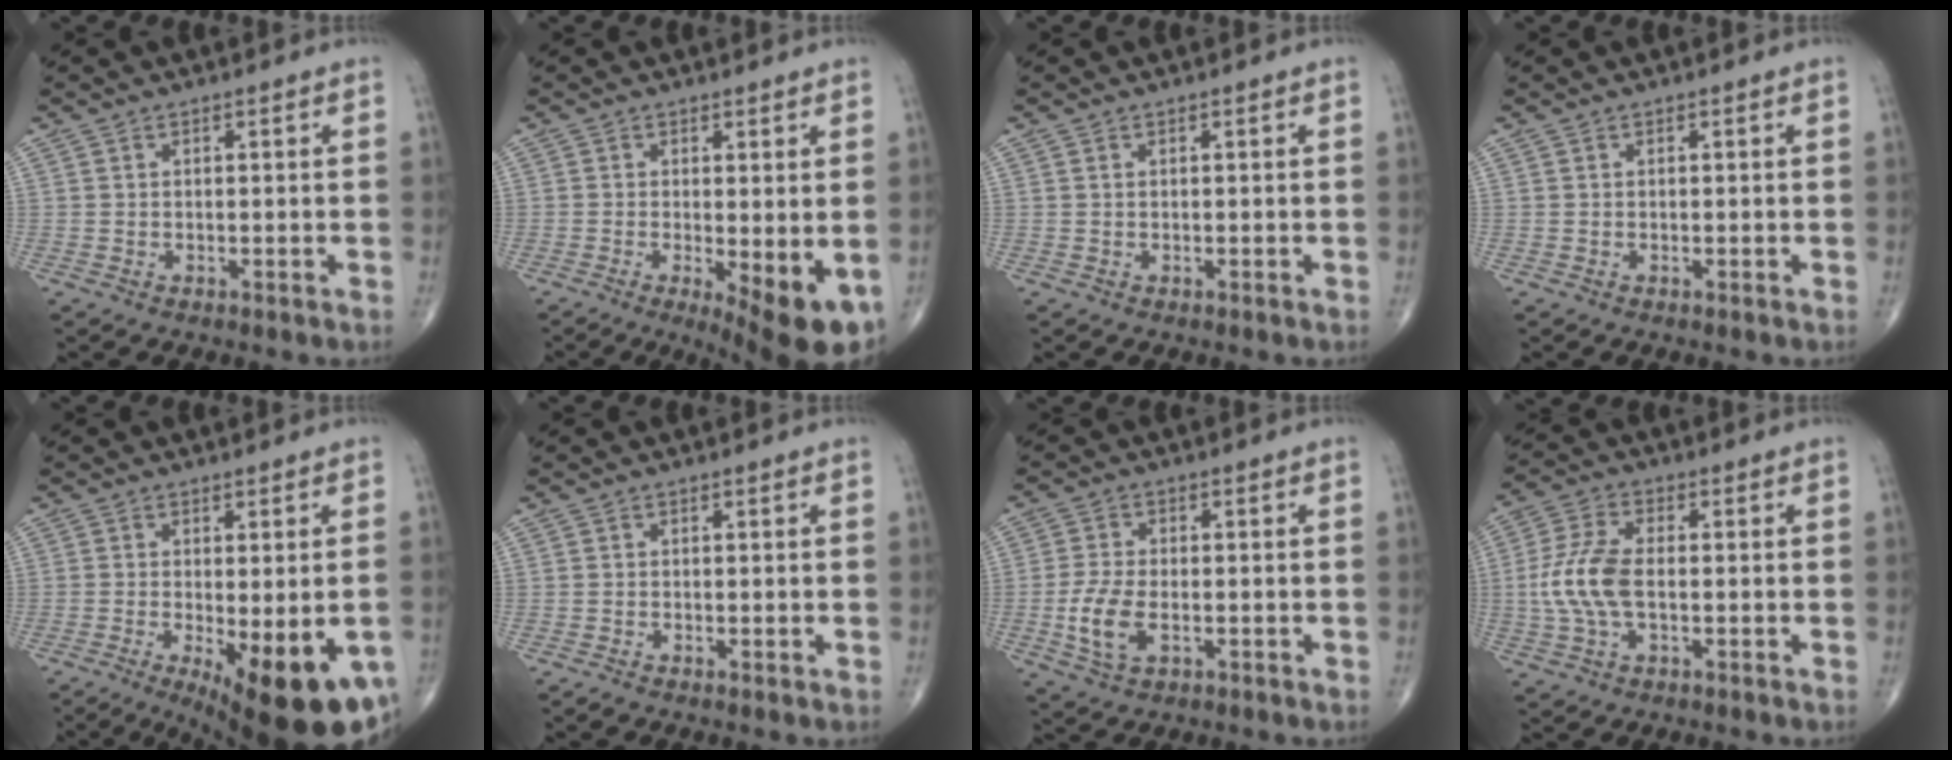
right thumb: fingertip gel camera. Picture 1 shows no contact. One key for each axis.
{"total": 10.2, "fx": -2.8, "fy": 3.1, "fz": 9.3, "tx": -0.125, "ty": -0.022, "tz": -0.034}
{"total": 0.0}
{"total": 0.0}
{"total": 18.8, "fx": -7.4, "fy": 6.5, "fz": 16.0, "tx": -0.172, "ty": -0.020, "tz": -0.090}
{"total": 0.9, "fx": -0.5, "fy": 0.3, "fz": 0.7, "tx": -0.014, "ty": -0.003, "tz": -0.012}
{"total": 7.1, "fx": -1.7, "fy": 3.8, "fz": 5.7, "tx": -0.125, "ty": 0.000, "tz": -0.032}
{"total": 9.5, "fx": -0.9, "fy": 4.8, "fz": 8.2, "tx": -0.188, "ty": 0.015, "tz": -0.019}